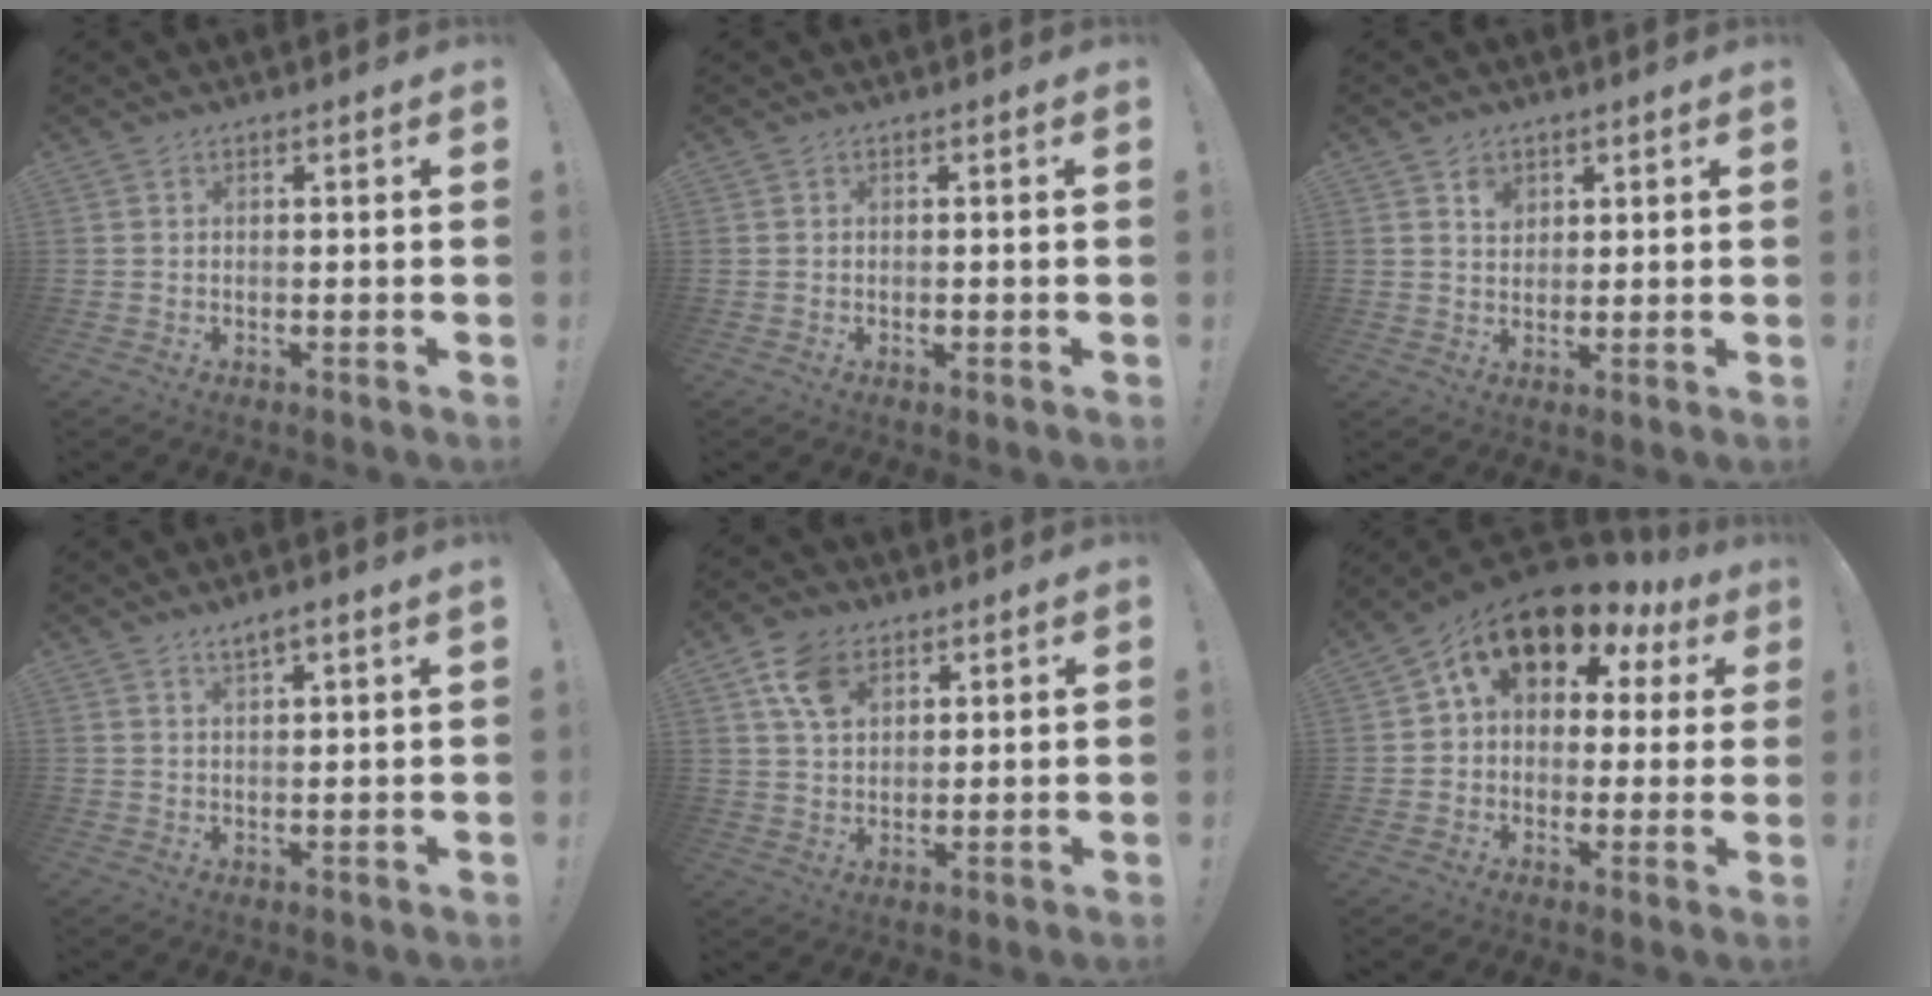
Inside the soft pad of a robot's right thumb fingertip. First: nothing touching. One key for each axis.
{"total": 0.5, "fx": -0.4, "fy": 0.3, "fz": 0.2, "tx": -0.011, "ty": 0.005, "tz": -0.005}
{"total": 3.4, "fx": 2.0, "fy": 2.5, "fz": 0.9, "tx": 0.005, "ty": -0.014, "tz": 0.031}
{"total": 2.7, "fx": 1.9, "fy": -0.1, "fz": 1.9, "tx": -0.036, "ty": -0.008, "tz": 0.033}
{"total": 9.3, "fx": 4.9, "fy": 6.1, "fz": 5.0, "tx": -0.078, "ty": -0.013, "tz": 0.095}
{"total": 13.9, "fx": 8.2, "fy": 7.9, "fz": 8.0, "tx": -0.126, "ty": -0.051, "tz": 0.147}